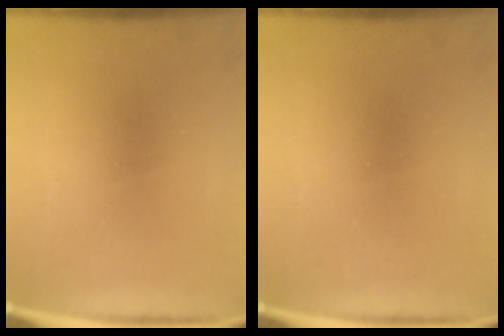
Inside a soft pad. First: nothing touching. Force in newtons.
{"total": 0.0}